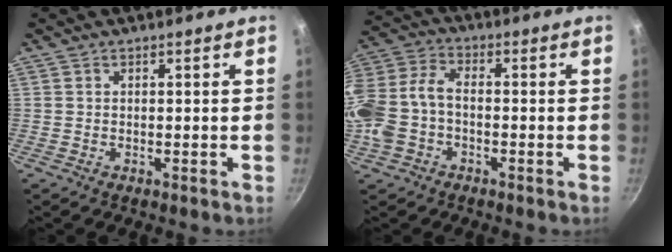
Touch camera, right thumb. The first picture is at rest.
{"total": 12.5, "force": [-3.1, 8.2, 8.9], "torque": [-0.191, 0.037, -0.075]}